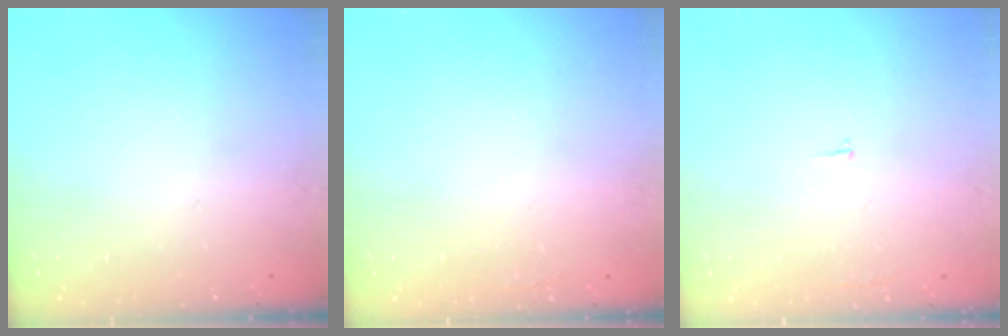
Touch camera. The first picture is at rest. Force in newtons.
{"total": 1.6, "press": 1.6, "slide": 0.1}
{"total": 1.8, "press": 1.8, "slide": 0.1}